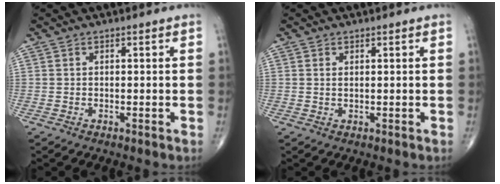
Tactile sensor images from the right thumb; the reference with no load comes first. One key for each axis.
{"total": 0.6, "fx": 0.2, "fy": 0.3, "fz": 0.5, "tx": -0.011, "ty": 0.000, "tz": 0.006}